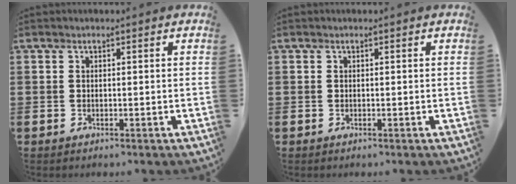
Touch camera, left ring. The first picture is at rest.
{"total": 0.0}